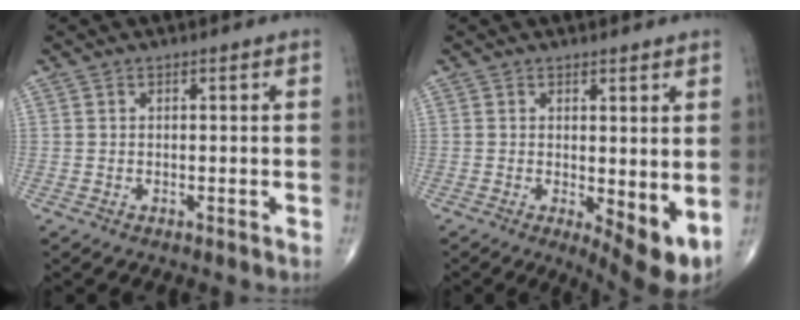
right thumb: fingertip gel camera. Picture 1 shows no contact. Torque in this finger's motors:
{"motor_torque": [-0.43, 0.49, 0.38, 0.08, 0.03]}